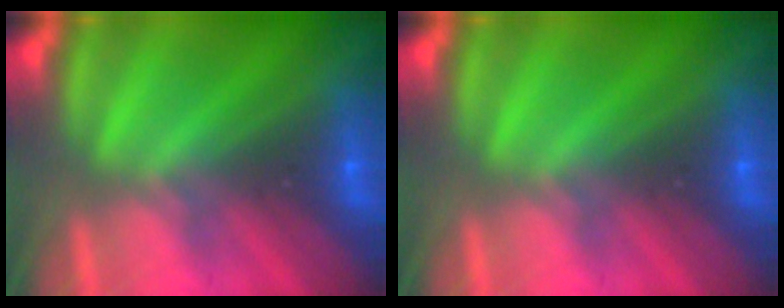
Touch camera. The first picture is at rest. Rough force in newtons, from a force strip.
{"total": 0.0}